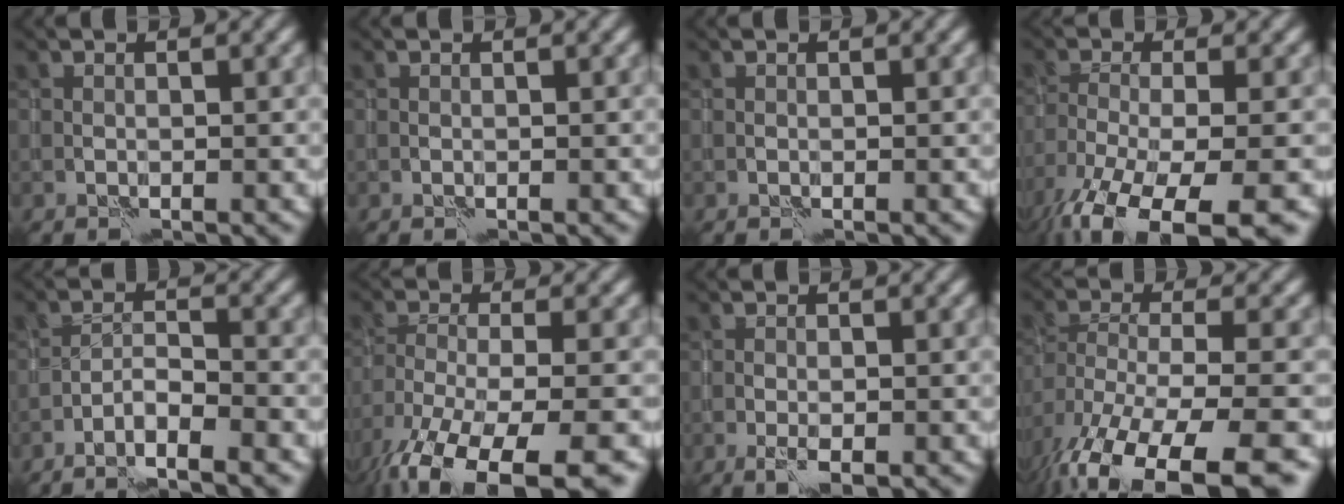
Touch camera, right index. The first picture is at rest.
{"total": 0.0}
{"total": 0.0}
{"total": 12.5, "force": [-8.9, 4.0, 7.9], "torque": [-0.165, -0.047, -0.122]}
{"total": 3.7, "force": [-2.8, 0.5, 2.3], "torque": [-0.037, 0.007, -0.051]}
{"total": 13.6, "force": [-9.9, 4.8, 7.9], "torque": [-0.165, -0.047, -0.130]}
{"total": 1.9, "force": [-0.8, 0.6, 1.6], "torque": [-0.033, -0.003, -0.013]}
{"total": 14.0, "force": [-8.8, 6.4, 8.8], "torque": [-0.178, -0.048, -0.100]}